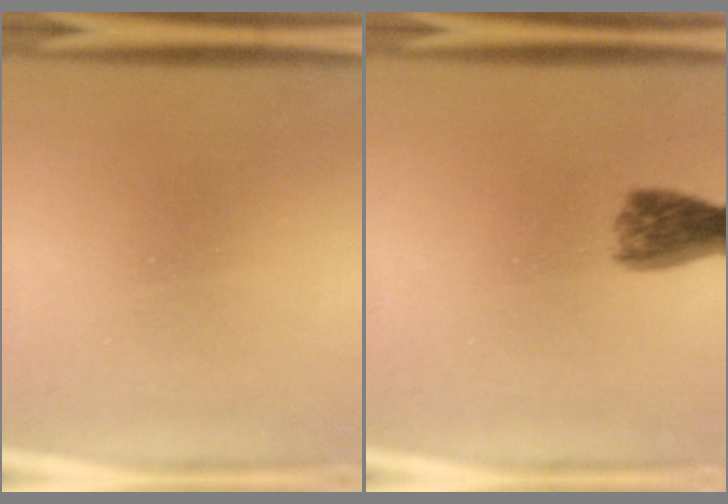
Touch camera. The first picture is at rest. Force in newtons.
{"total": 4.6}